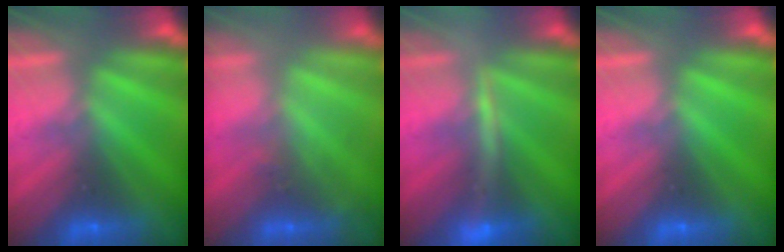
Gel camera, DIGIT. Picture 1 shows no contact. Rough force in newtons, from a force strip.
{"total": 2.8}
{"total": 2.6}
{"total": 0.0}